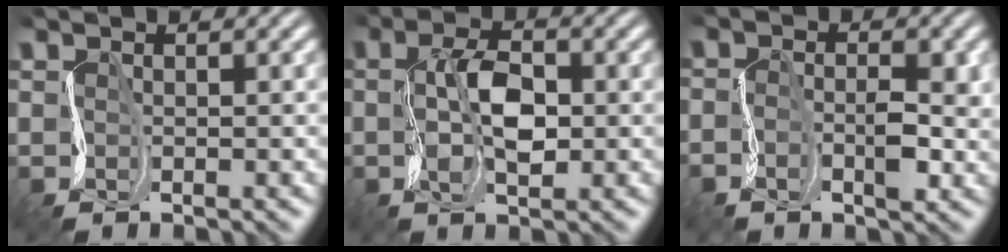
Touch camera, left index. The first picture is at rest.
{"total": 3.5, "force": [-0.5, 1.9, 2.9], "torque": [-0.066, 0.006, -0.011]}
{"total": 2.8, "force": [-1.5, 1.1, 2.1], "torque": [-0.046, -0.001, -0.033]}